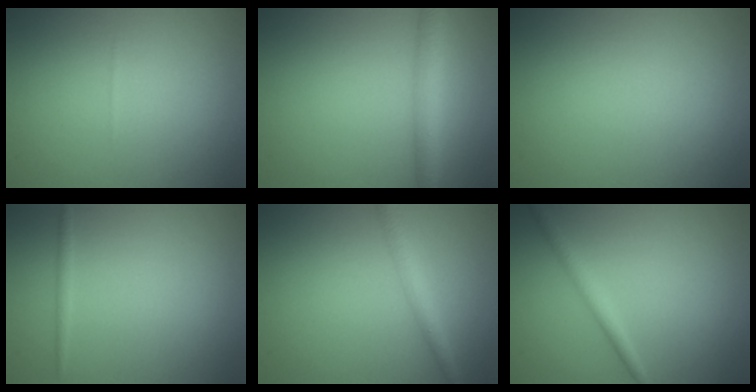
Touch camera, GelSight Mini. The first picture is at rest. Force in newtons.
{"total": 3.3, "press": 3.3, "slide": 0.2}
{"total": 0.0}
{"total": 0.8, "press": 0.8, "slide": 0.0}
{"total": 2.5, "press": 2.5, "slide": 0.0}
{"total": 1.8, "press": 1.8, "slide": 0.0}